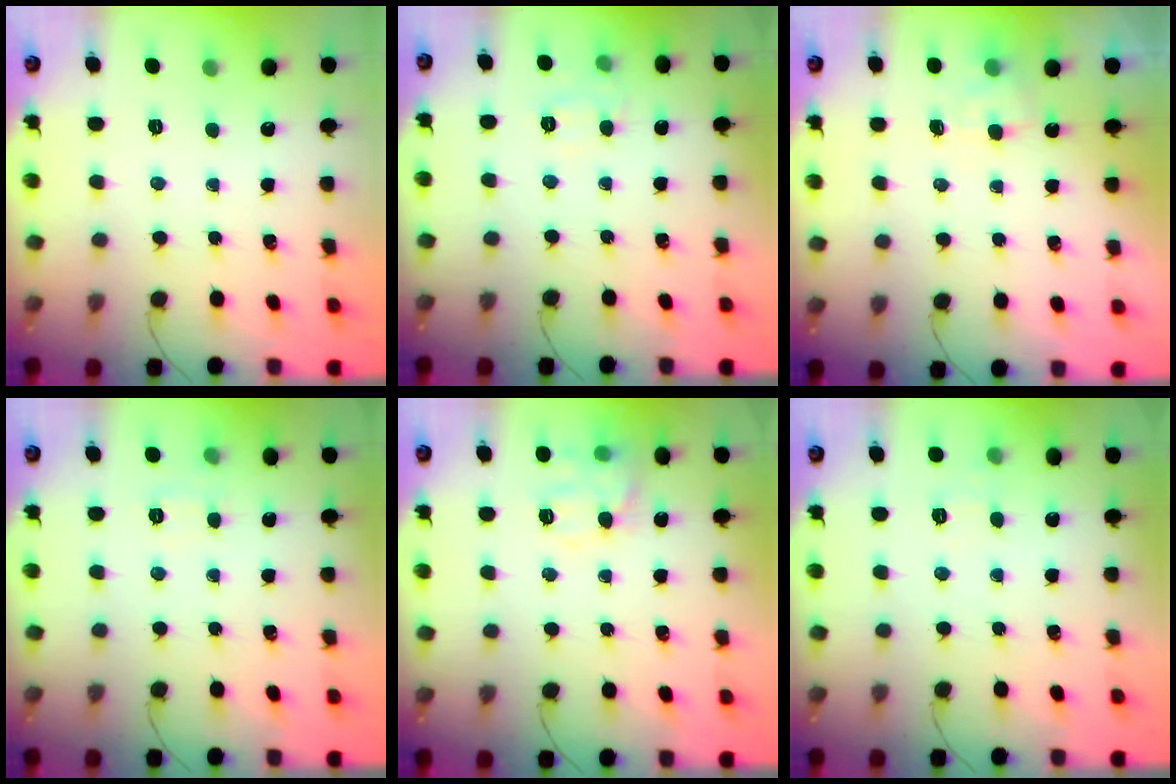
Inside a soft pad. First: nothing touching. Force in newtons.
{"total": 6.9, "press": 6.8, "slide": 1.3}
{"total": 4.7, "press": 4.6, "slide": 1.2}
{"total": 6.2, "press": 6.0, "slide": 1.5}
{"total": 11.5, "press": 11.5, "slide": 0.6}
{"total": 6.3, "press": 6.1, "slide": 1.5}